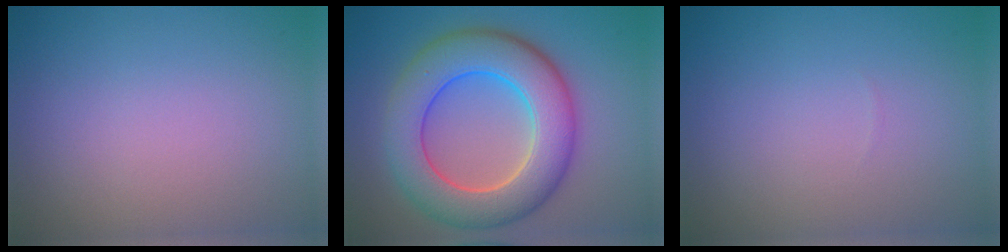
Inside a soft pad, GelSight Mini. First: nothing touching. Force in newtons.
{"total": 9.4, "press": 9.4, "slide": 0.5}
{"total": 0.0}